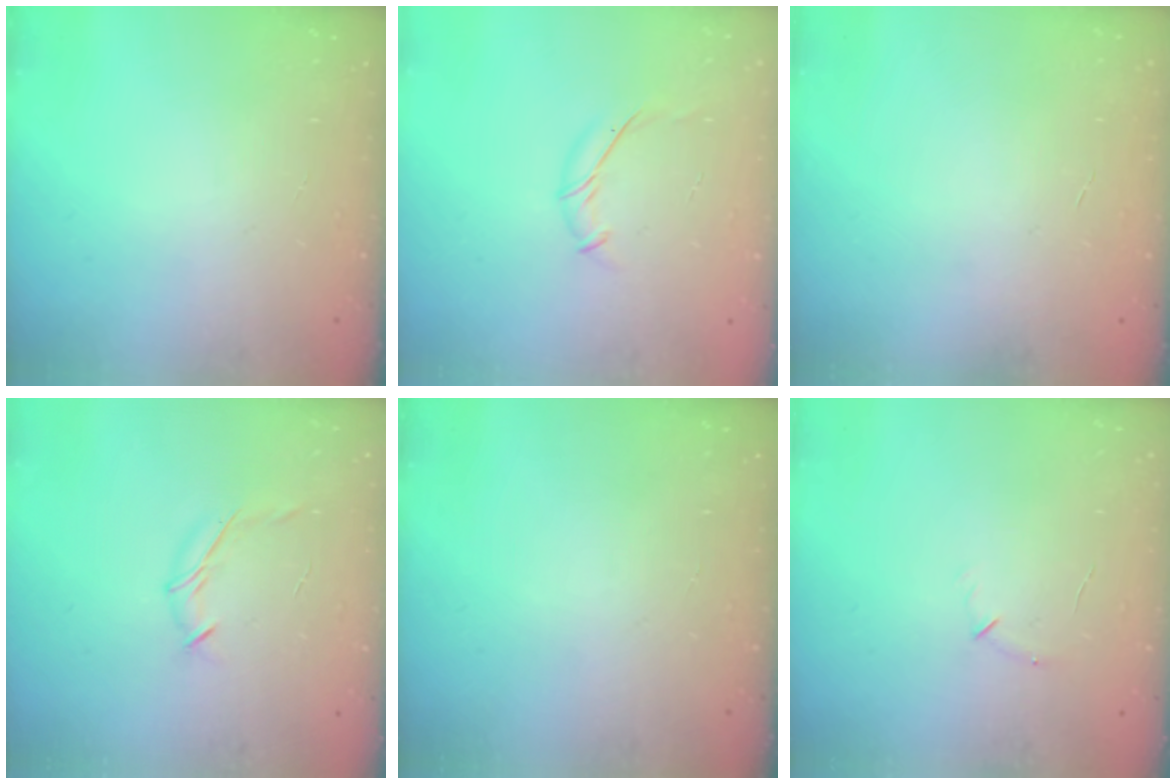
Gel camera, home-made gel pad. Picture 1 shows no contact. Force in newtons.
{"total": 6.6, "press": 6.5, "slide": 1.4}
{"total": 0.0}
{"total": 6.7, "press": 6.6, "slide": 1.2}
{"total": 0.0}
{"total": 4.3, "press": 4.1, "slide": 1.1}